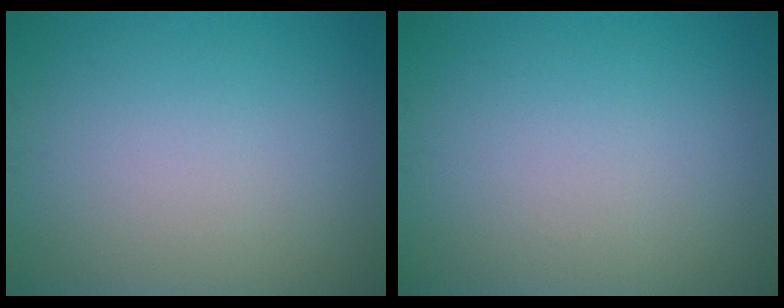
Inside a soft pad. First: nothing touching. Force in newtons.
{"total": 0.0}